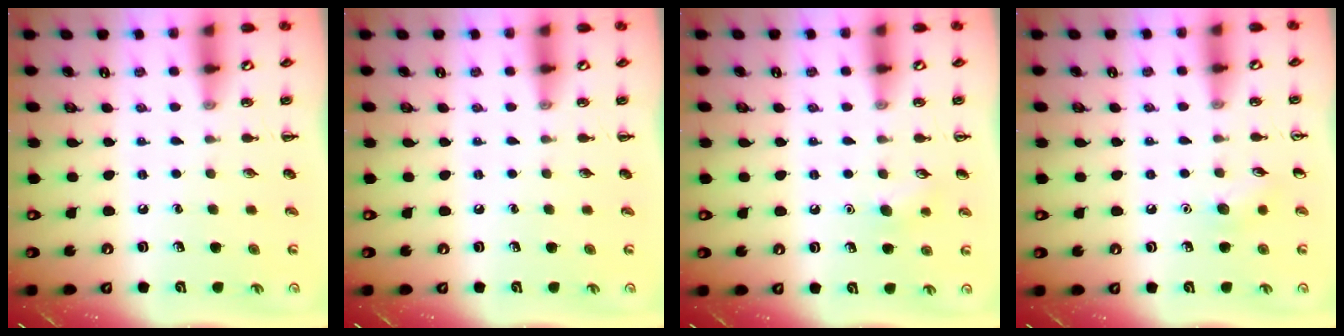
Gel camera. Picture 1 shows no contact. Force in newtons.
{"total": 0.0}
{"total": 6.7, "press": 6.4, "slide": 1.9}
{"total": 5.4, "press": 5.1, "slide": 1.7}